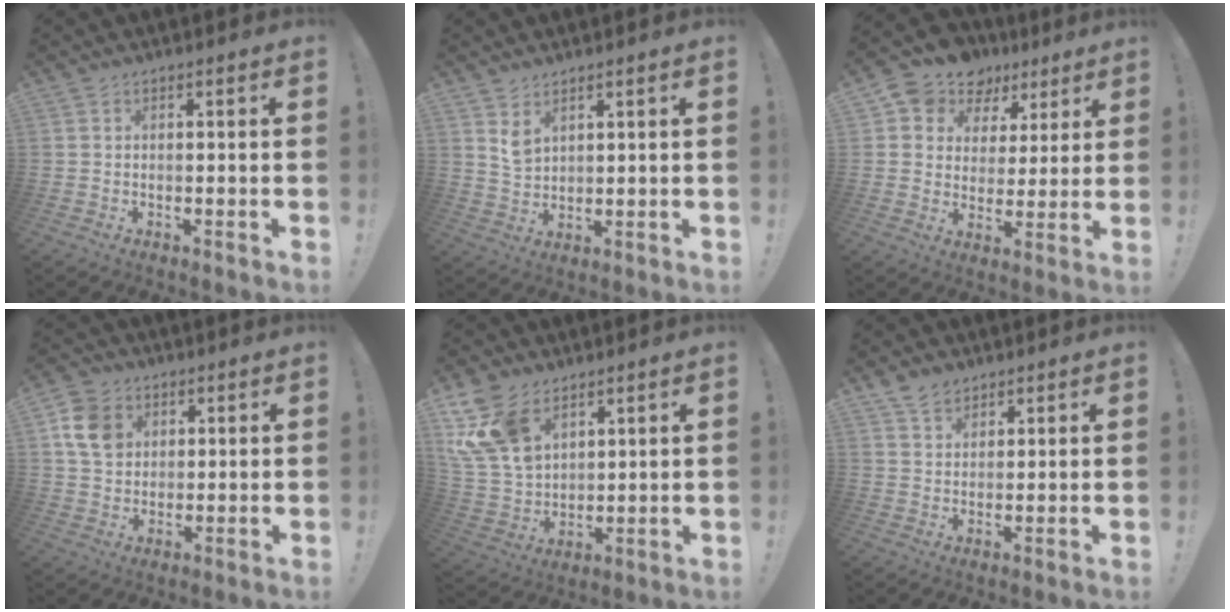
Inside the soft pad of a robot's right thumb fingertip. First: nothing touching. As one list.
[{"total": 4.3, "force": [2.9, 2.4, 1.9], "torque": [-0.022, -0.022, 0.054]}, {"total": 10.1, "force": [6.3, 7.5, 2.5], "torque": [-0.050, -0.043, 0.118]}, {"total": 10.7, "force": [3.7, 8.6, 5.1], "torque": [-0.075, -0.001, 0.076]}, {"total": 15.6, "force": [8.1, 10.3, 8.4], "torque": [-0.183, -0.040, 0.160]}, {"total": 5.3, "force": [4.0, 3.3, 1.3], "torque": [-0.022, -0.018, 0.076]}]